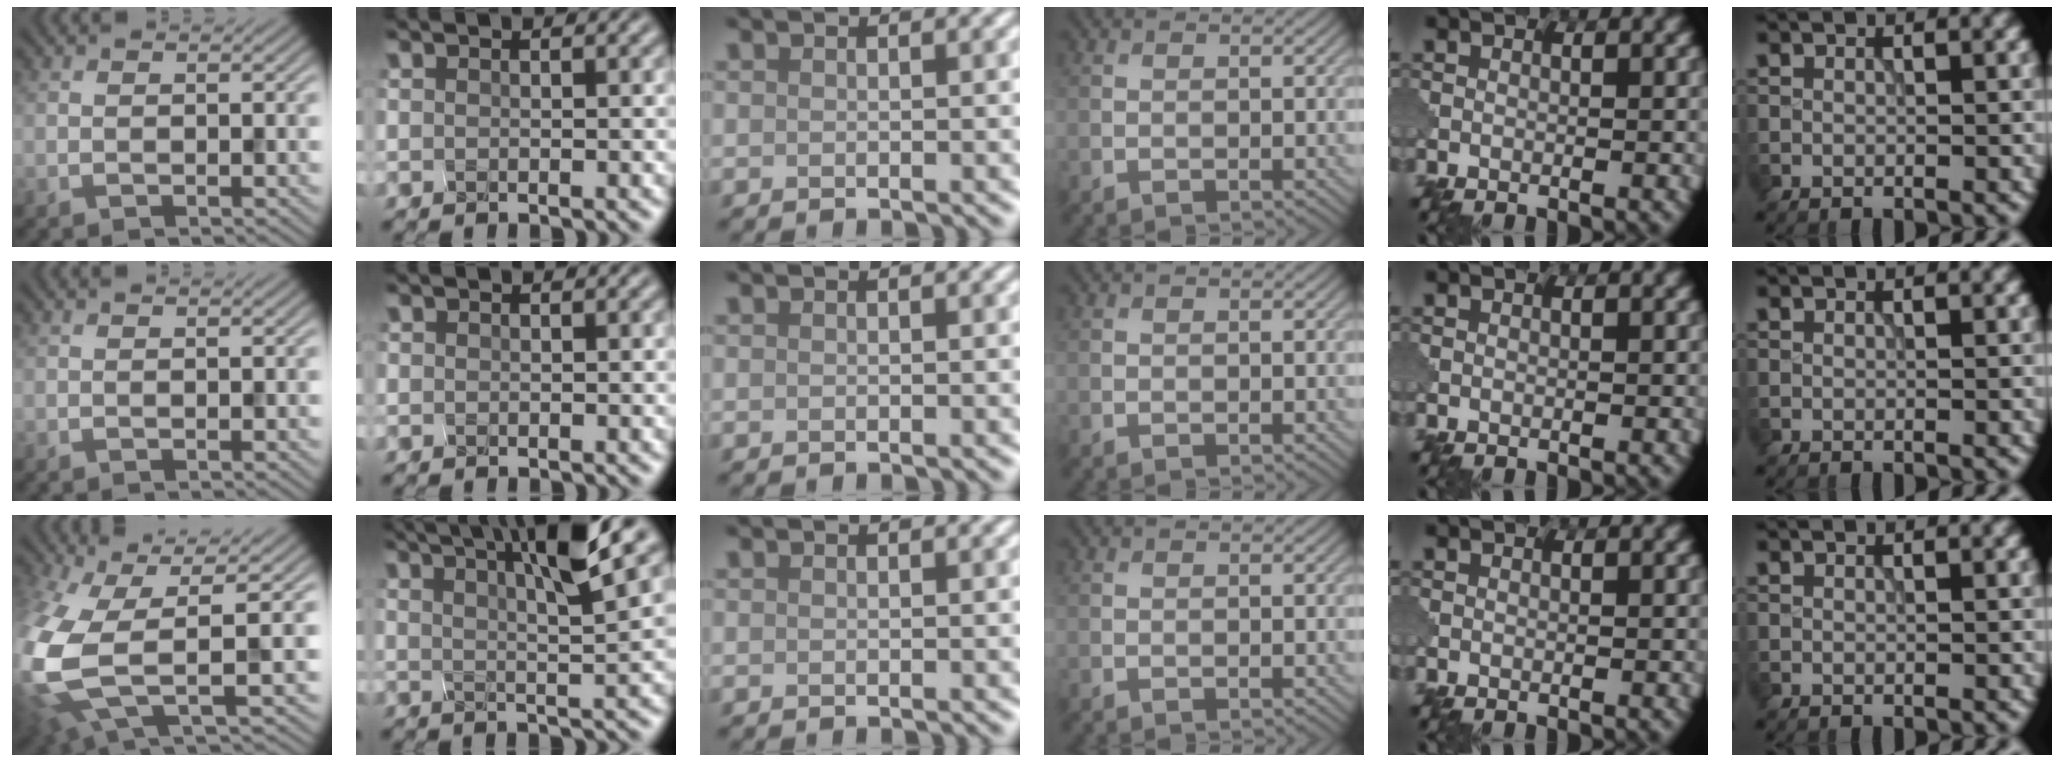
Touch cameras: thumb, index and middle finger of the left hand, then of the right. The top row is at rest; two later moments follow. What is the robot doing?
{"motion": "squeeze", "object": "clothespin"}